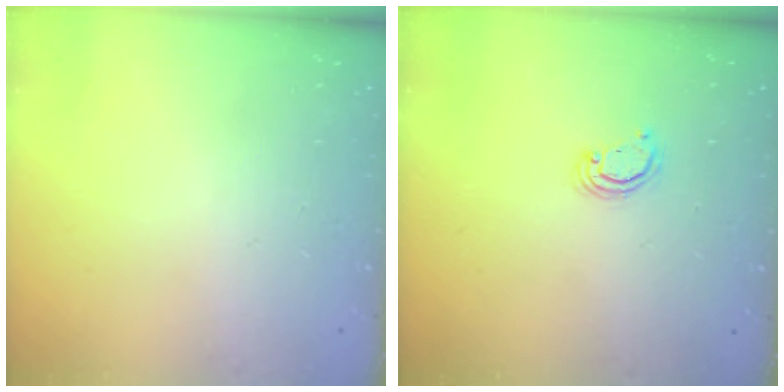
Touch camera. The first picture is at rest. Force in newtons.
{"total": 2.0, "press": 2.0, "slide": 0.2}